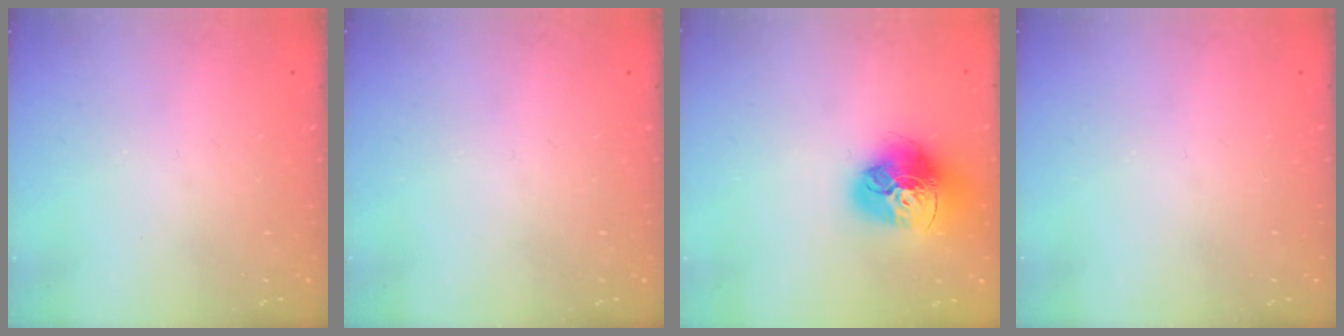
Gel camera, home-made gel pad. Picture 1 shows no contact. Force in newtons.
{"total": 0.0}
{"total": 17.8, "press": 17.8, "slide": 1.6}
{"total": 0.0}